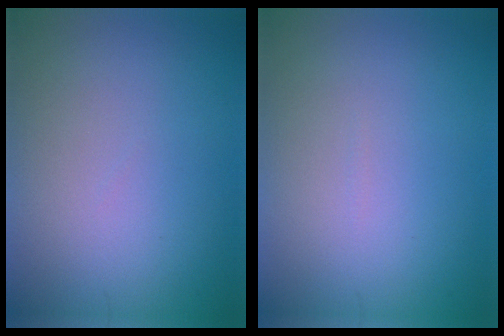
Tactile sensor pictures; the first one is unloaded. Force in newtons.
{"total": 0.0}